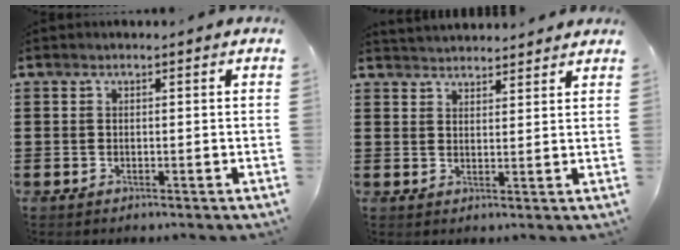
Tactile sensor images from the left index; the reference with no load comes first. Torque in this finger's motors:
{"motor_torque": [1.07, -1.07, 0.31, 0.06]}